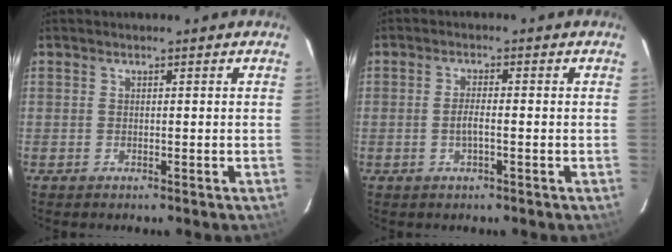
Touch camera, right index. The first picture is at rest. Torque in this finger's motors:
{"motor_torque": [-0.19, 0.22, -0.02, 0.00]}